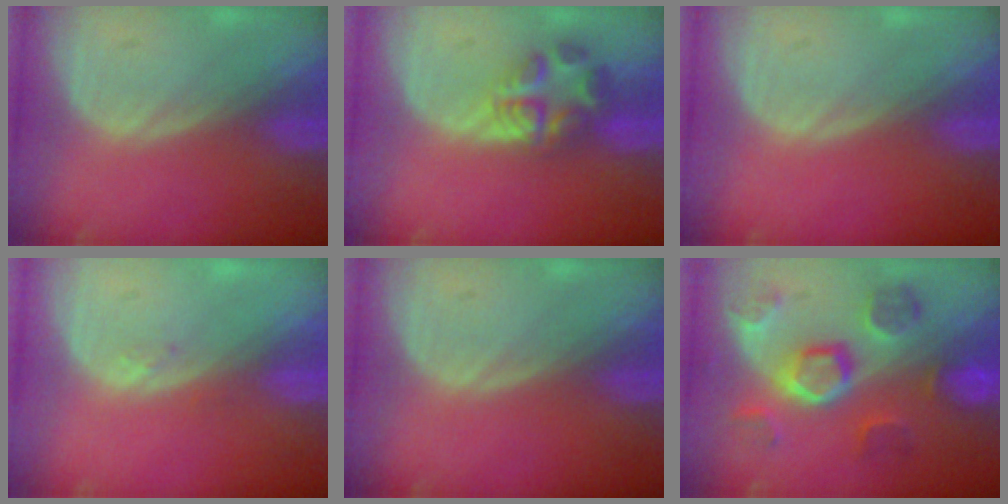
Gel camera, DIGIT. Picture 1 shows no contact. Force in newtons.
{"total": 5.6, "press": 5.5, "slide": 1.0}
{"total": 0.0}
{"total": 0.9, "press": 0.8, "slide": 0.4}
{"total": 0.0}
{"total": 9.1, "press": 9.0, "slide": 1.4}